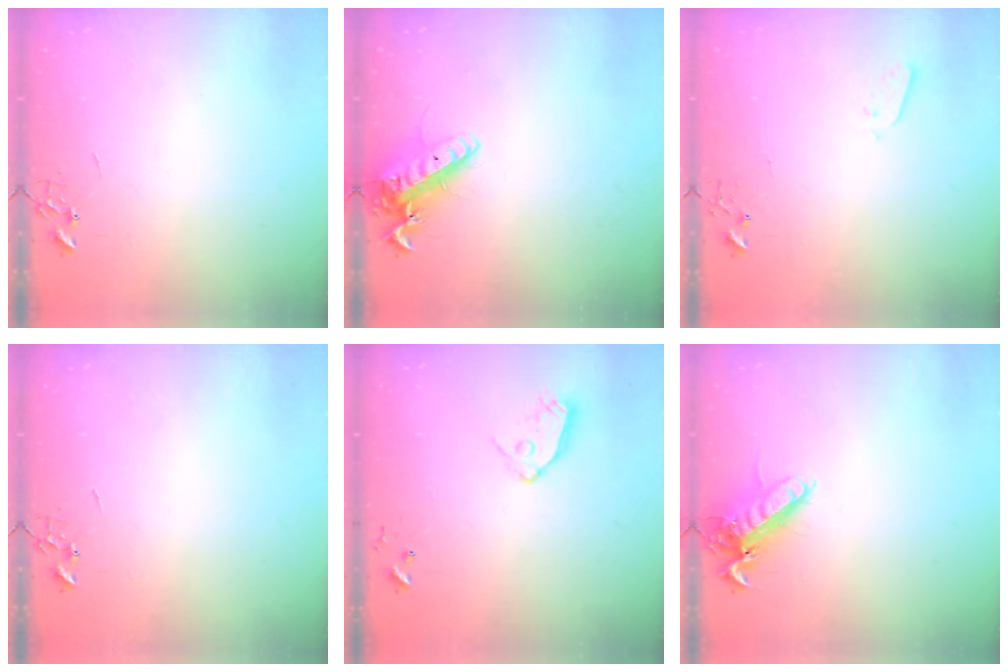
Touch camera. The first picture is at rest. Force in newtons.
{"total": 15.4, "press": 15.1, "slide": 2.8}
{"total": 3.1, "press": 3.1, "slide": 0.7}
{"total": 0.0}
{"total": 9.2, "press": 9.1, "slide": 0.8}
{"total": 13.3, "press": 13.2, "slide": 1.8}